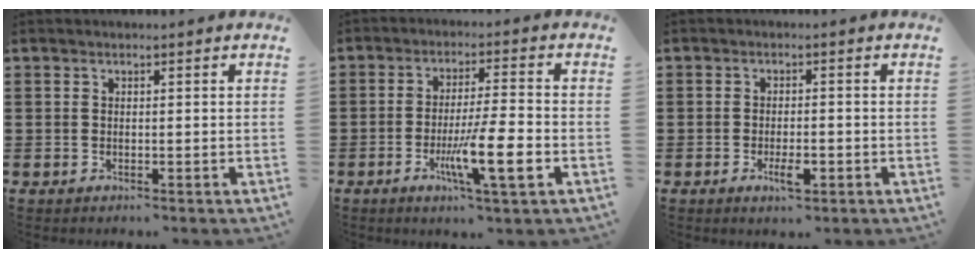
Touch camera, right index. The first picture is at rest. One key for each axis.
{"total": 9.5, "fx": -3.3, "fy": 1.1, "fz": 8.9, "tx": -0.162, "ty": -0.012, "tz": -0.058}
{"total": 3.3, "fx": -1.4, "fy": 1.1, "fz": 2.8, "tx": -0.054, "ty": 0.000, "tz": -0.026}